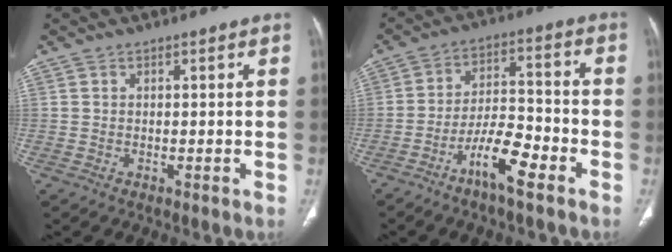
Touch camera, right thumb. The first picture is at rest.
{"total": 9.5, "force": [-5.8, 2.5, 7.2], "torque": [-0.129, 0.041, -0.104]}